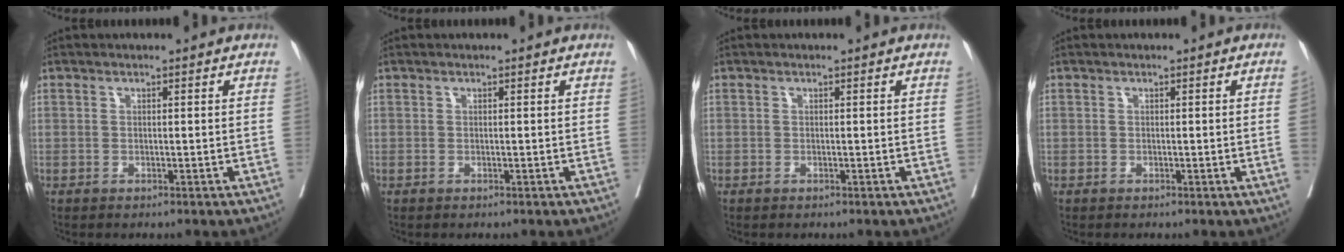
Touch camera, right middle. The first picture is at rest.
{"total": 0.0}
{"total": 0.0}
{"total": 1.8, "force": [-0.2, -0.5, 1.8], "torque": [-0.028, 0.001, 0.001]}